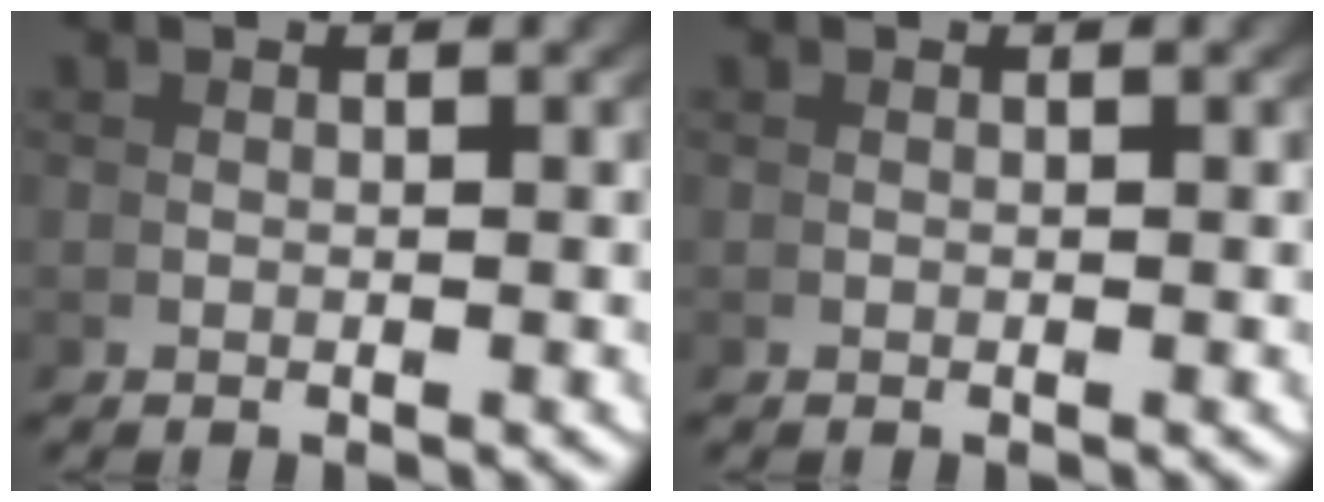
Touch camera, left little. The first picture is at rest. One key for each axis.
{"total": 0.0}